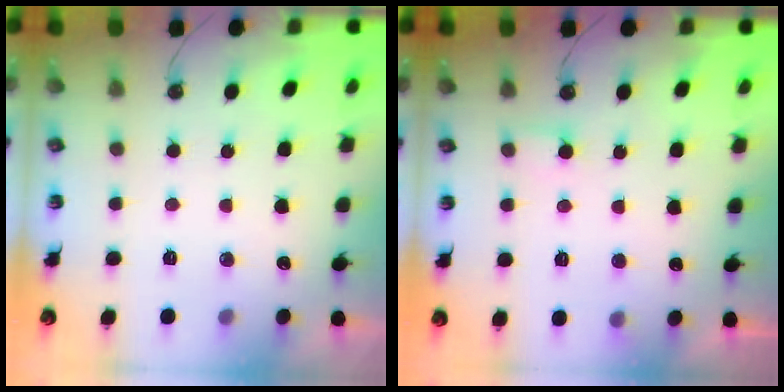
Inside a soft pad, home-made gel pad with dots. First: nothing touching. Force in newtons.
{"total": 5.1, "press": 5.0, "slide": 0.4}